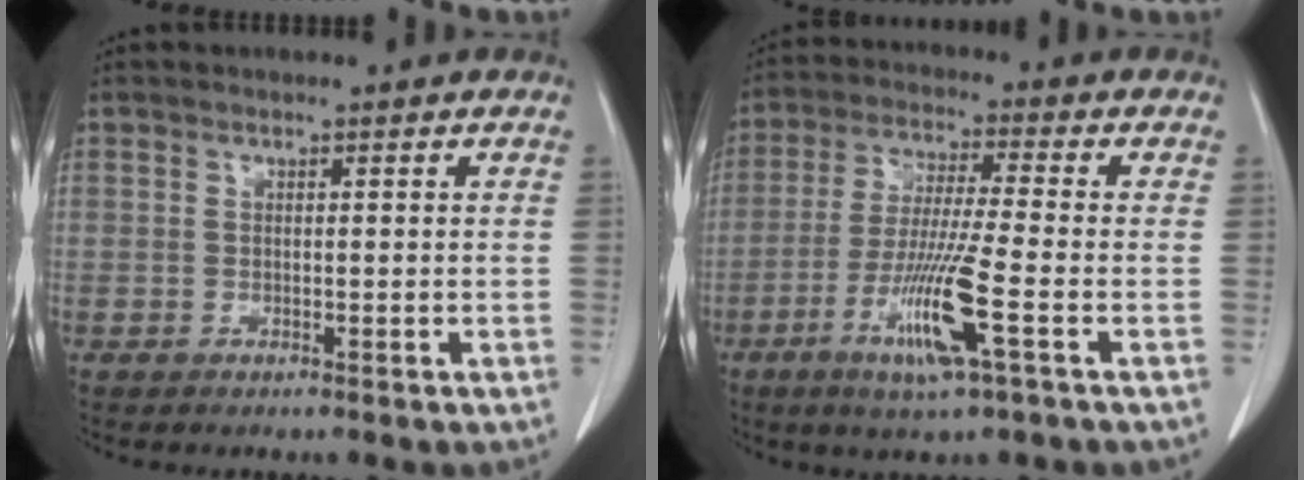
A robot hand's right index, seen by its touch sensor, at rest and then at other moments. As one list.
[{"total": 11.1, "force": [-4.3, -0.3, 10.2], "torque": [-0.204, -0.022, -0.083]}]